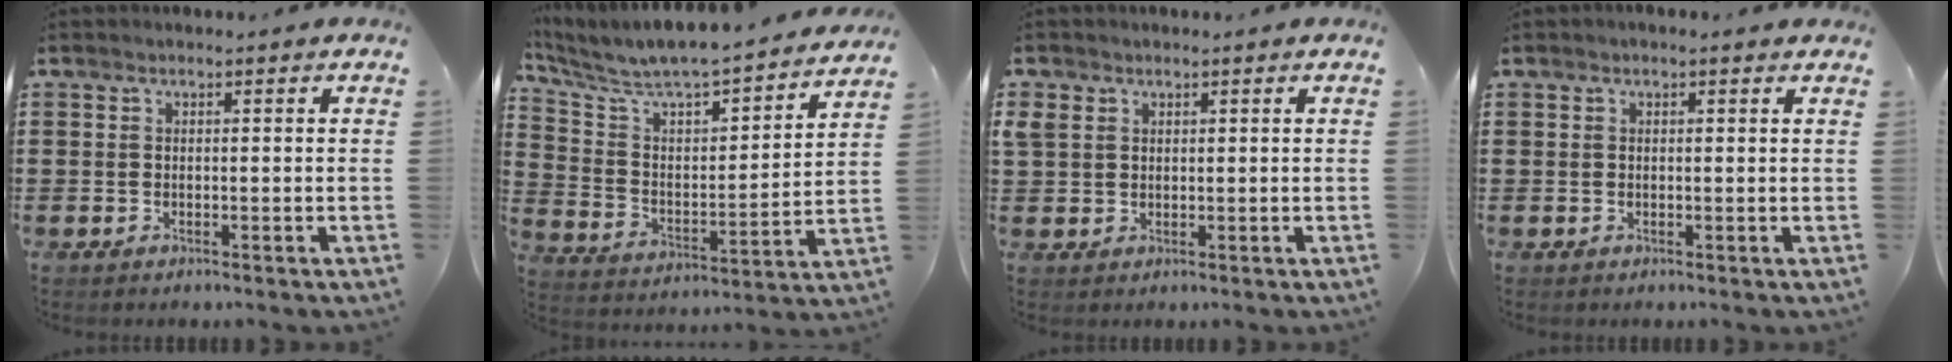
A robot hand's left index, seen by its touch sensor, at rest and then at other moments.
{"total": 5.8, "force": [5.4, 0.8, 2.0], "torque": [-0.071, -0.056, 0.082]}
{"total": 2.1, "force": [1.1, 1.6, 0.7], "torque": [-0.023, 0.007, 0.019]}
{"total": 0.6, "force": [0.2, 0.0, 0.5], "torque": [-0.012, 0.000, 0.005]}